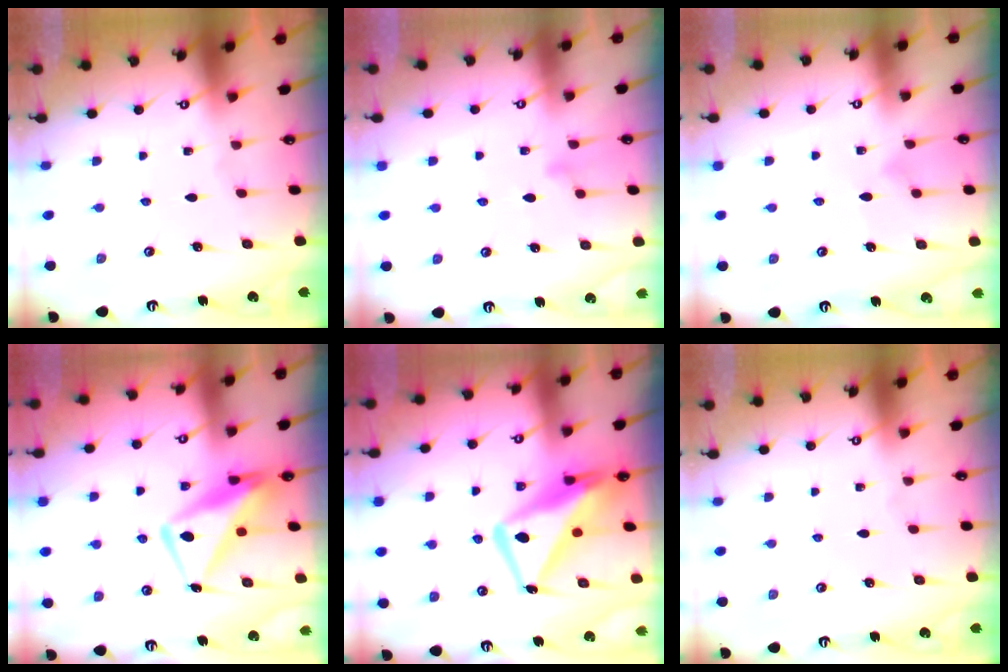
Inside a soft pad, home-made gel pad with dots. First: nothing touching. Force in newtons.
{"total": 7.3, "press": 7.2, "slide": 0.6}
{"total": 7.8, "press": 7.8, "slide": 0.1}
{"total": 11.1, "press": 11.1, "slide": 1.0}
{"total": 14.2, "press": 14.1, "slide": 1.5}
{"total": 0.0}